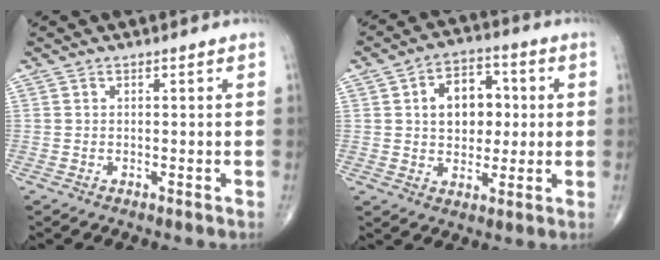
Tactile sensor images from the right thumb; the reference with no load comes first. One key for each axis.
{"total": 11.0, "fx": 1.7, "fy": 7.7, "fz": 7.6, "tx": -0.079, "ty": 0.011, "tz": 0.025}